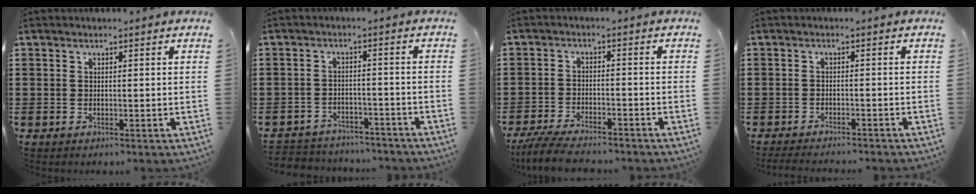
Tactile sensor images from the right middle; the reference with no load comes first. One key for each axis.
{"total": 3.3, "fx": -3.3, "fy": 0.5, "fz": -0.2, "tx": -0.006, "ty": -0.001, "tz": -0.071}
{"total": 4.8, "fx": -4.5, "fy": 0.5, "fz": 1.7, "tx": -0.049, "ty": -0.009, "tz": -0.091}
{"total": 2.0, "fx": -2.0, "fy": 0.0, "fz": 0.3, "tx": -0.009, "ty": -0.002, "tz": -0.039}